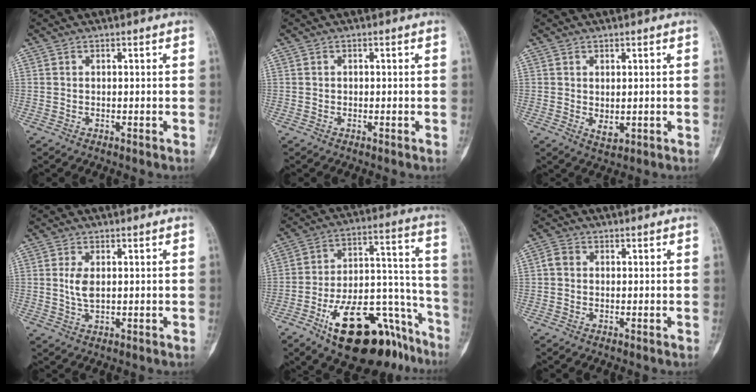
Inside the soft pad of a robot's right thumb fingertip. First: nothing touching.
{"total": 0.0}
{"total": 2.3, "force": [0.0, 1.4, 1.8], "torque": [-0.023, -0.006, 0.007]}
{"total": 3.4, "force": [0.5, 1.6, 2.9], "torque": [-0.059, -0.005, 0.013]}
{"total": 25.3, "force": [-14.9, 11.3, 16.9], "torque": [-0.193, 0.107, -0.229]}
{"total": 2.2, "force": [0.0, 1.8, 1.2], "torque": [-0.020, 0.006, -0.005]}